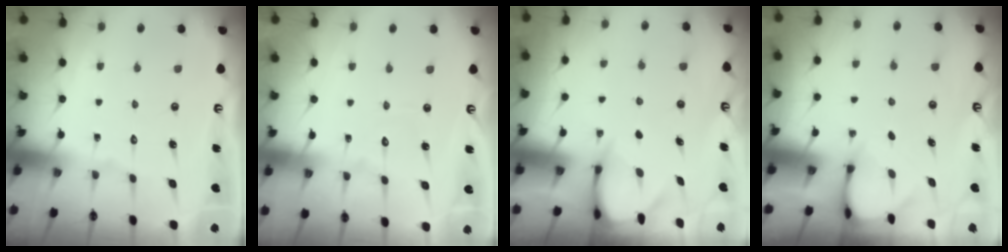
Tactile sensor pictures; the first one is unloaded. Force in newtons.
{"total": 2.8, "press": 2.8, "slide": 0.3}
{"total": 3.5, "press": 3.5, "slide": 0.3}
{"total": 3.2, "press": 3.2, "slide": 0.3}